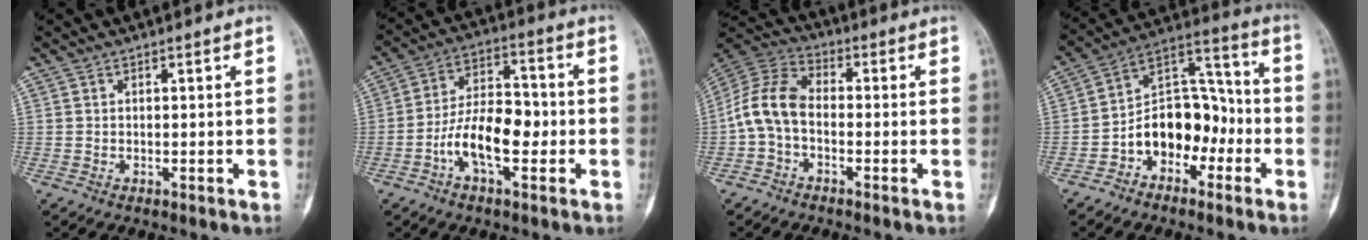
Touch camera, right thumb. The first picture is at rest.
{"total": 12.0, "force": [-3.3, 6.0, 9.8], "torque": [-0.161, 0.036, -0.064]}
{"total": 9.7, "force": [-1.8, 6.2, 7.3], "torque": [-0.147, 0.032, -0.048]}
{"total": 13.3, "force": [-4.7, 9.2, 8.4], "torque": [-0.099, 0.071, -0.087]}